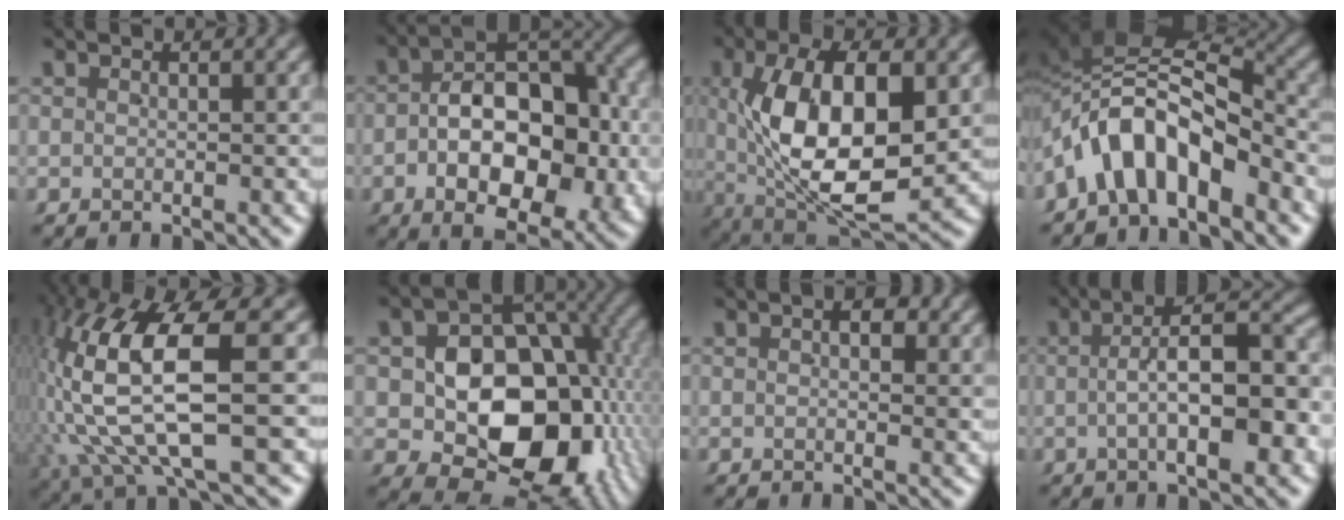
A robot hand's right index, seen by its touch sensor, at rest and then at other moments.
{"total": 10.8, "force": [-1.5, 6.6, 8.5], "torque": [-0.126, -0.007, -0.026]}
{"total": 13.3, "force": [0.1, 7.0, 11.3], "torque": [-0.209, -0.023, 0.021]}
{"total": 11.5, "force": [-1.0, 7.9, 8.3], "torque": [-0.172, 0.000, -0.029]}
{"total": 13.3, "force": [0.7, 6.9, 11.4], "torque": [-0.250, -0.015, 0.028]}
{"total": 16.9, "force": [-1.4, 11.7, 12.1], "torque": [-0.206, -0.057, -0.001]}
{"total": 2.1, "force": [1.0, 1.0, 1.6], "torque": [-0.016, 0.002, 0.011]}
{"total": 7.3, "force": [-1.7, 2.6, 6.6], "torque": [-0.091, 0.001, -0.023]}